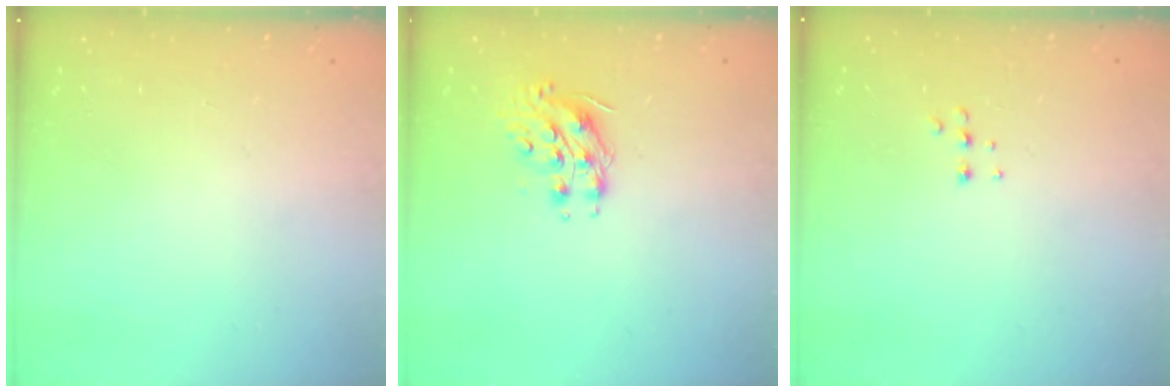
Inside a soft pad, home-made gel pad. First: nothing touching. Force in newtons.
{"total": 8.4, "press": 8.4, "slide": 0.5}
{"total": 4.5, "press": 4.4, "slide": 0.7}